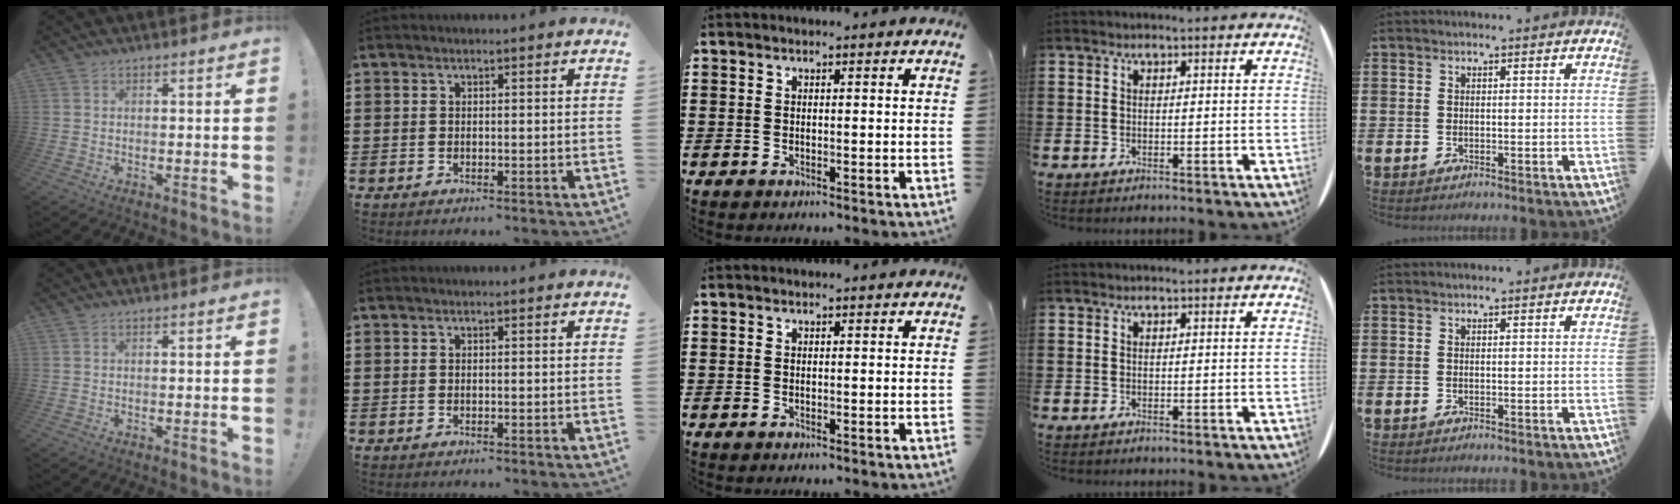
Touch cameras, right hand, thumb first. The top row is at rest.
{}